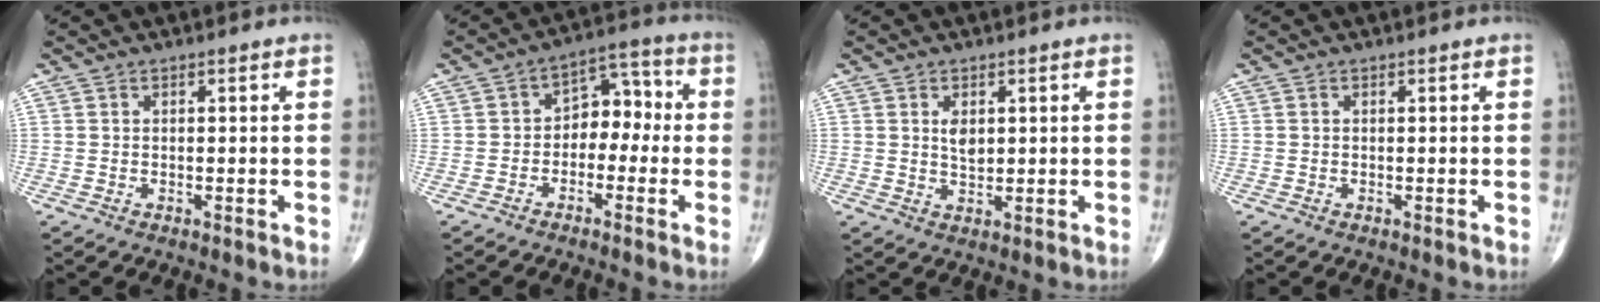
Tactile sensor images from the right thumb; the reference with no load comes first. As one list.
[{"total": 7.6, "force": [-1.3, 5.2, 5.3], "torque": [-0.042, 0.043, -0.035]}, {"total": 3.2, "force": [0.9, 1.8, 2.4], "torque": [-0.034, -0.008, 0.017]}, {"total": 0.0}]